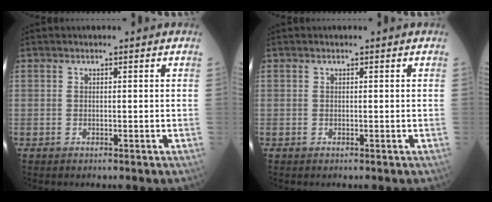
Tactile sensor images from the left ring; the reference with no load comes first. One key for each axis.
{"total": 0.0}